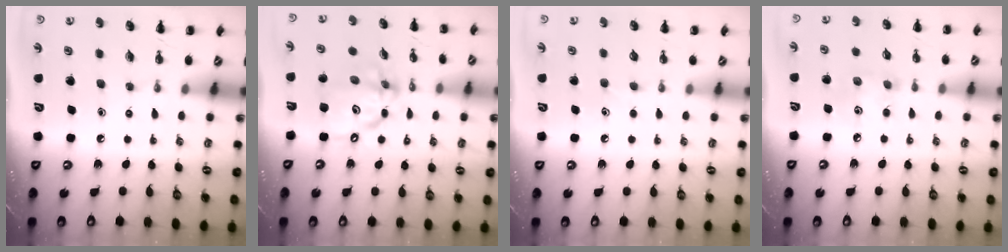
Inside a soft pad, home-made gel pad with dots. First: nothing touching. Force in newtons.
{"total": 13.3, "press": 12.9, "slide": 3.4}
{"total": 3.5, "press": 3.3, "slide": 1.2}
{"total": 3.7, "press": 3.7, "slide": 0.6}